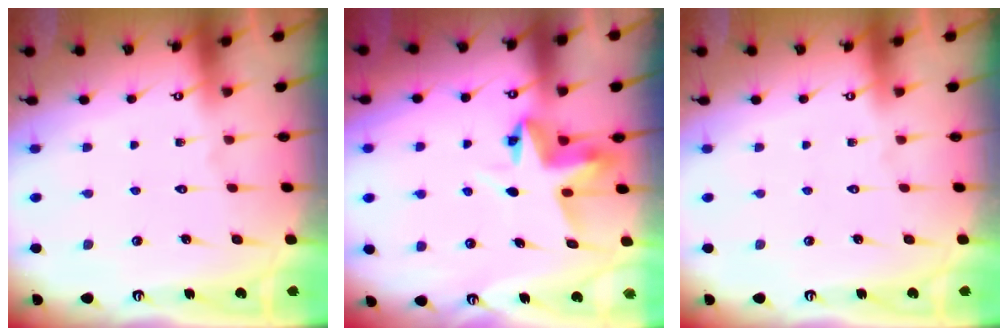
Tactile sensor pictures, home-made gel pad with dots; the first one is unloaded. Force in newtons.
{"total": 5.5, "press": 5.5, "slide": 0.2}
{"total": 0.0}